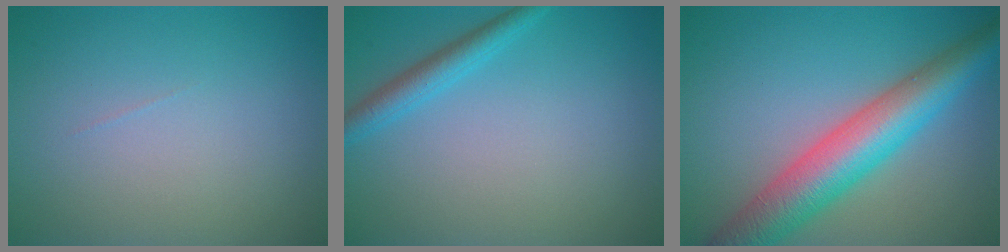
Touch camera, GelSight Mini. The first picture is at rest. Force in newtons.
{"total": 2.3, "press": 2.3, "slide": 0.2}
{"total": 8.1, "press": 8.1, "slide": 0.1}